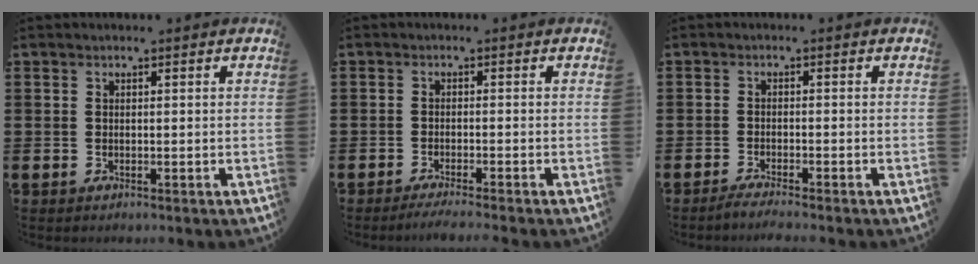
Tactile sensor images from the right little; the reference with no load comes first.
{"total": 1.4, "force": [-1.1, -0.1, 0.9], "torque": [-0.014, 0.001, -0.021]}
{"total": 1.7, "force": [-1.4, -0.1, 0.8], "torque": [-0.012, 0.001, -0.027]}